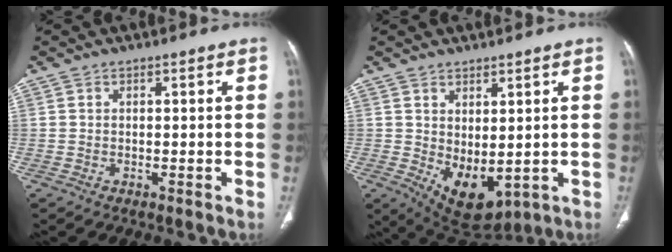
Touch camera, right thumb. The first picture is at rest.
{"total": 8.8, "force": [-0.5, 4.8, 7.4], "torque": [-0.103, -0.014, 0.021]}